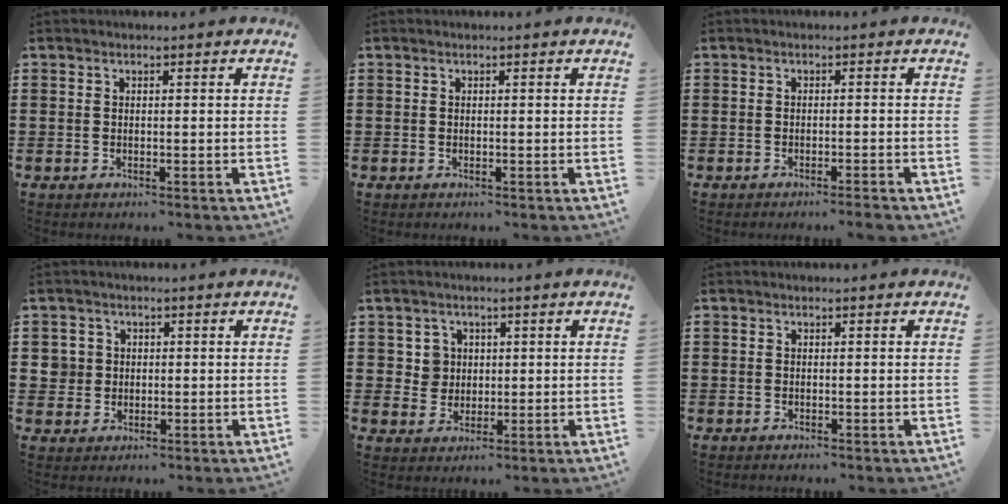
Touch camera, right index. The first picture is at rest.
{"total": 0.0}
{"total": 1.3, "force": [-1.1, -0.3, 0.6], "torque": [-0.010, 0.000, -0.022]}
{"total": 2.8, "force": [0.3, 2.8, 0.5], "torque": [-0.024, 0.010, 0.003]}
{"total": 3.7, "force": [0.9, 3.5, 0.7], "torque": [-0.031, 0.012, 0.015]}
{"total": 0.0}